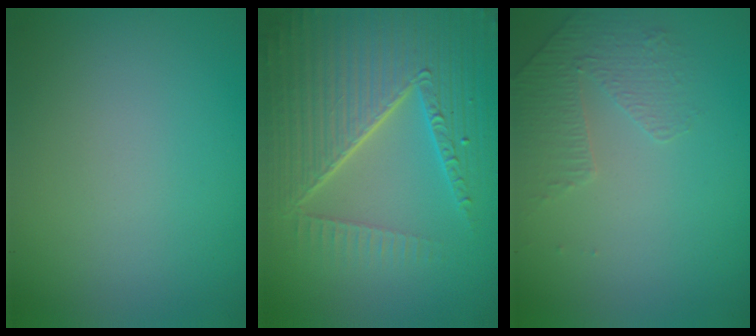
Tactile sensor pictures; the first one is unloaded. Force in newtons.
{"total": 8.9, "press": 5.9, "slide": 6.7}
{"total": 1.6, "press": 1.2, "slide": 1.1}